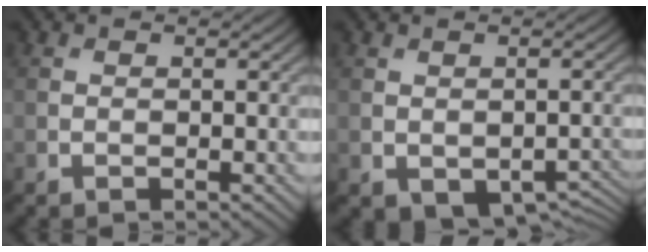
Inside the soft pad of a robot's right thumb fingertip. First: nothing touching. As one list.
[{"total": 4.5, "force": [-1.8, 2.8, 3.0], "torque": [-0.048, -0.023, -0.011]}]